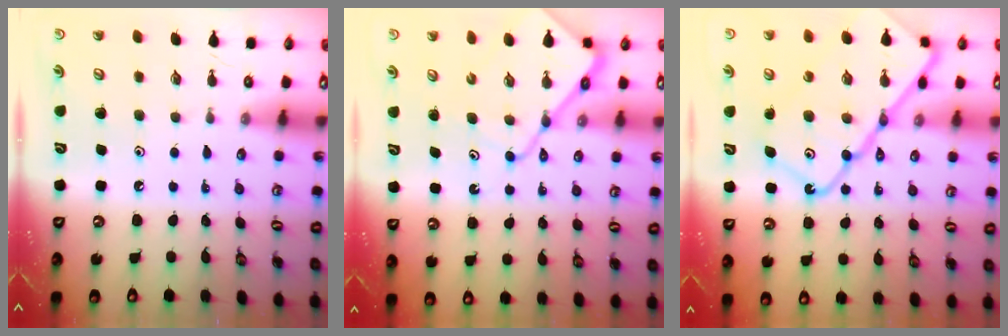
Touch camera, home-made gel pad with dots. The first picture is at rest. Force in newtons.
{"total": 12.9, "press": 12.8, "slide": 1.4}
{"total": 20.6, "press": 20.5, "slide": 2.0}